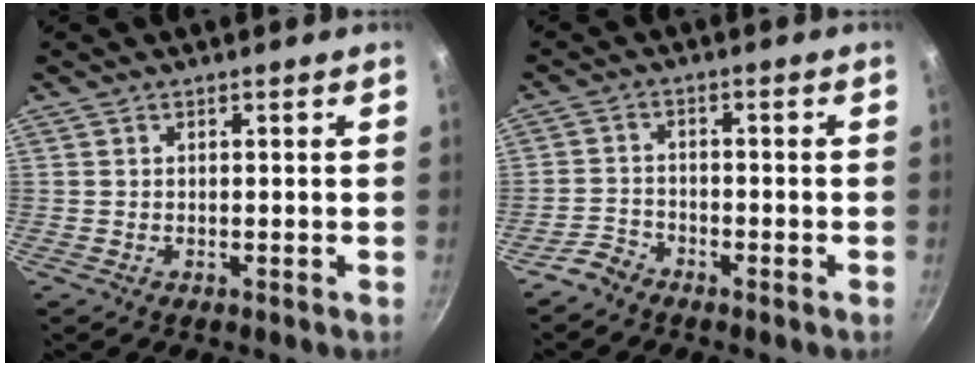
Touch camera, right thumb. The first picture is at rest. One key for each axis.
{"total": 3.3, "fx": -2.9, "fy": 1.5, "fz": 0.6, "tx": -0.012, "ty": 0.029, "tz": -0.059}